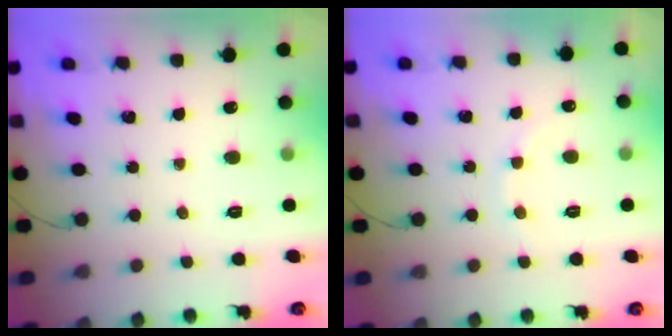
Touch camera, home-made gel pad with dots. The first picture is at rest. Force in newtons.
{"total": 6.4, "press": 6.3, "slide": 1.2}